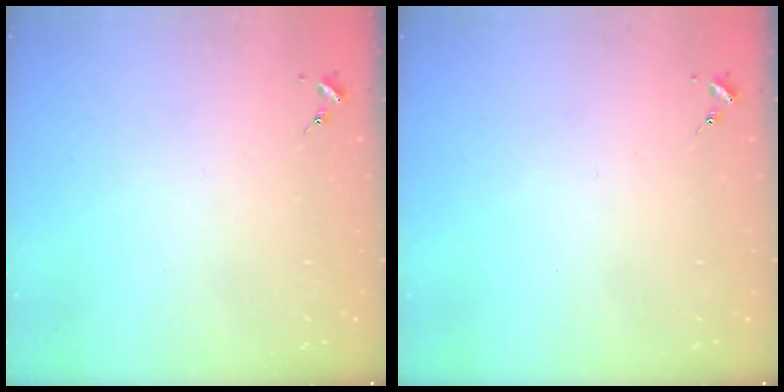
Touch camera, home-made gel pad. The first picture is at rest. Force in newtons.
{"total": 0.0}